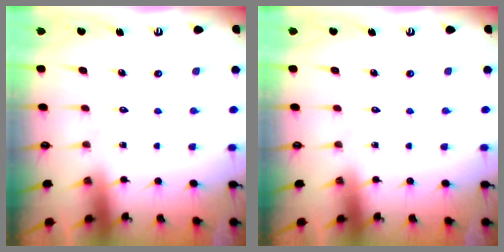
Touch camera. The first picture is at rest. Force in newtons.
{"total": 0.0}